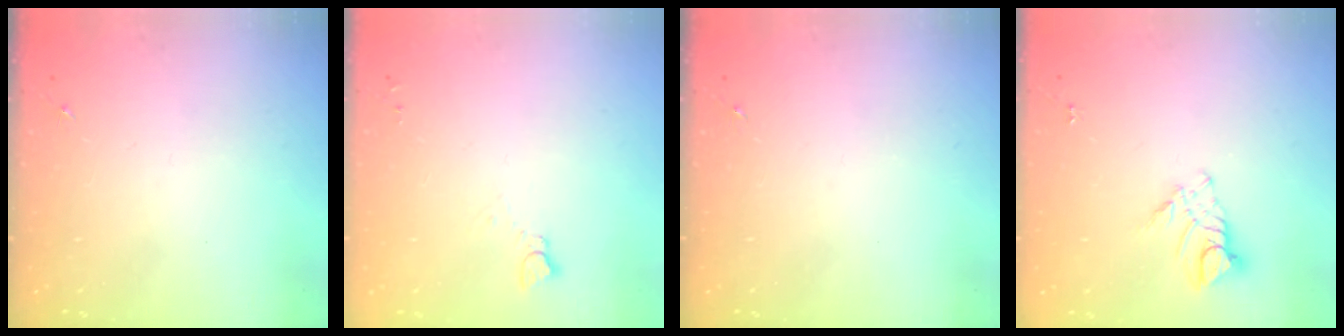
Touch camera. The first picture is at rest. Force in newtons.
{"total": 2.5, "press": 2.5, "slide": 0.2}
{"total": 0.0}
{"total": 6.7, "press": 6.7, "slide": 0.5}